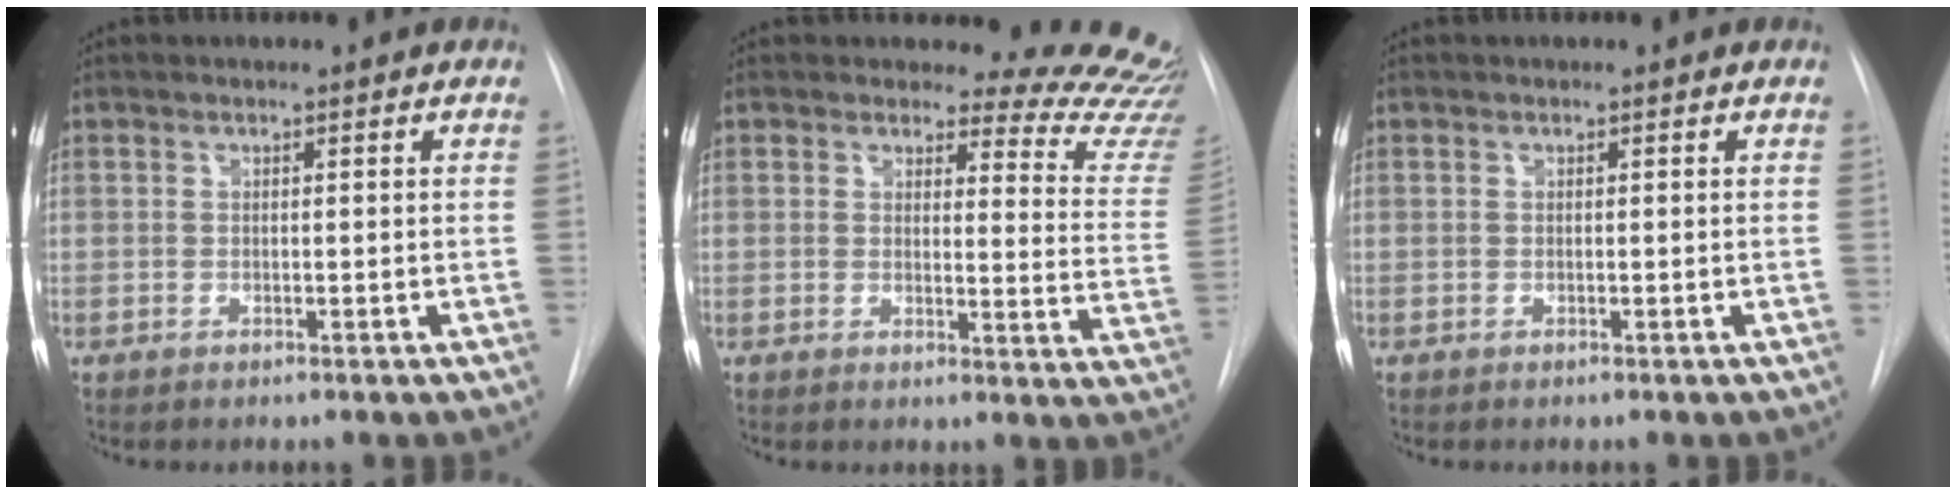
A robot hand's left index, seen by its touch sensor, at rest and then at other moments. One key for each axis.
{"total": 14.5, "fx": 14.2, "fy": 2.2, "fz": 1.9, "tx": 0.012, "ty": -0.138, "tz": 0.119}
{"total": 0.0}